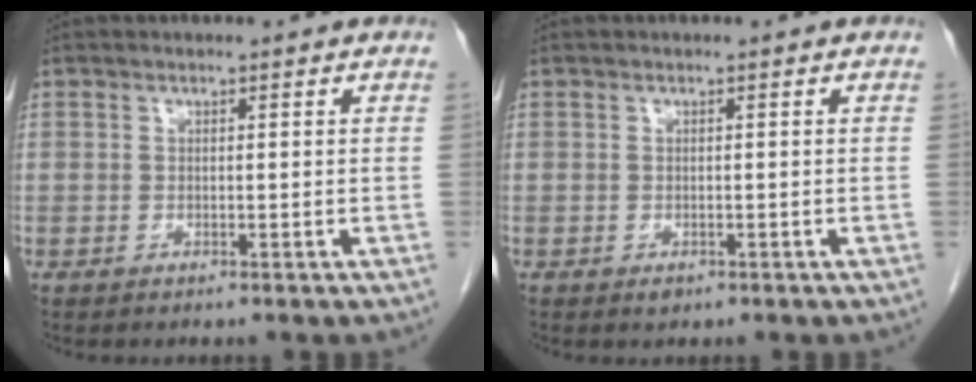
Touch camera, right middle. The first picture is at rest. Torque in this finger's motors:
{"motor_torque": [0.29, -0.02, 0.03, 0.00]}